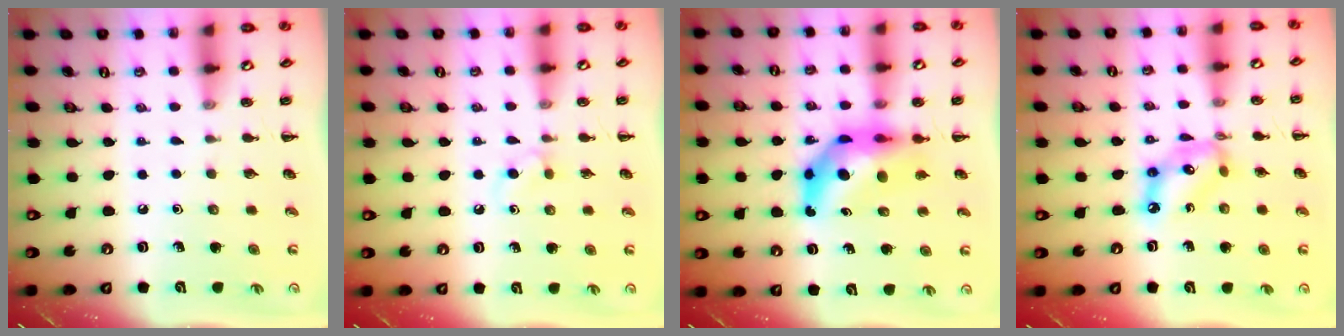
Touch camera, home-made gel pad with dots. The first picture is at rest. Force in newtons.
{"total": 2.9, "press": 2.6, "slide": 1.3}
{"total": 10.5, "press": 9.9, "slide": 3.5}
{"total": 11.1, "press": 10.7, "slide": 2.8}